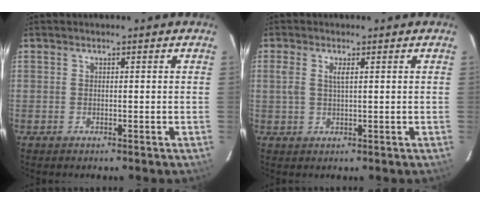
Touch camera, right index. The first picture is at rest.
{"total": 2.5, "force": [0.8, 0.7, 2.3], "torque": [-0.046, 0.001, 0.013]}